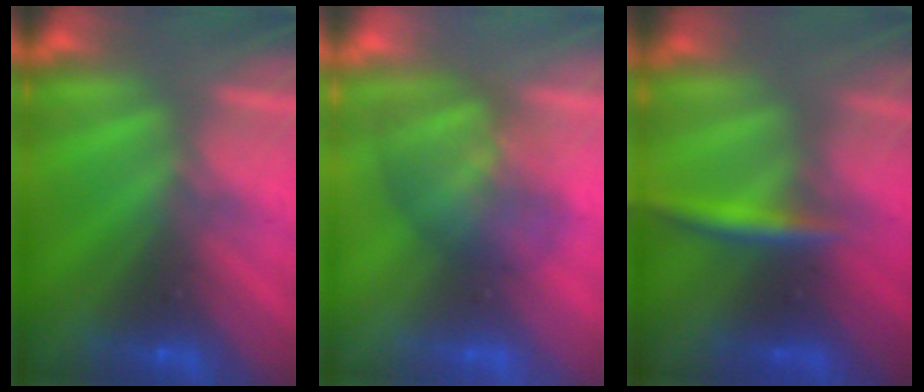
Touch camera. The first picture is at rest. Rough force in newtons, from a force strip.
{"total": 3.7}
{"total": 2.8}